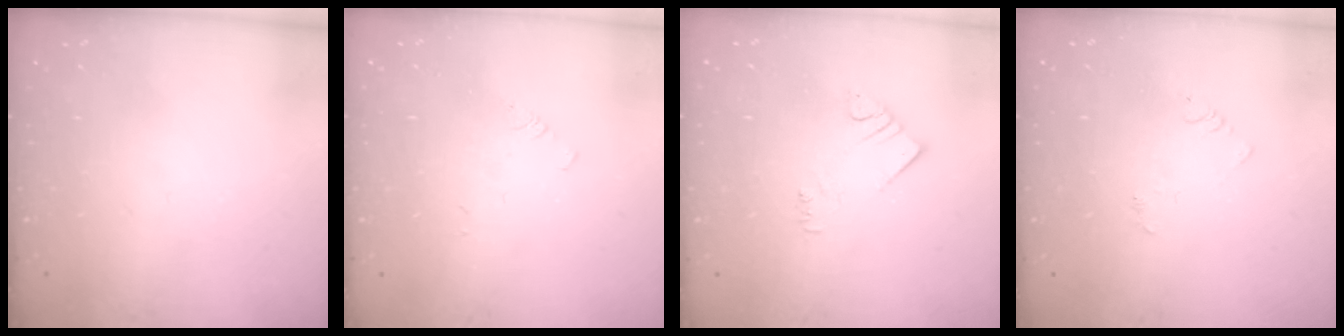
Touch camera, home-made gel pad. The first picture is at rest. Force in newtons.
{"total": 1.0, "press": 0.9, "slide": 0.2}
{"total": 3.3, "press": 3.2, "slide": 0.6}
{"total": 2.9, "press": 2.9, "slide": 0.3}